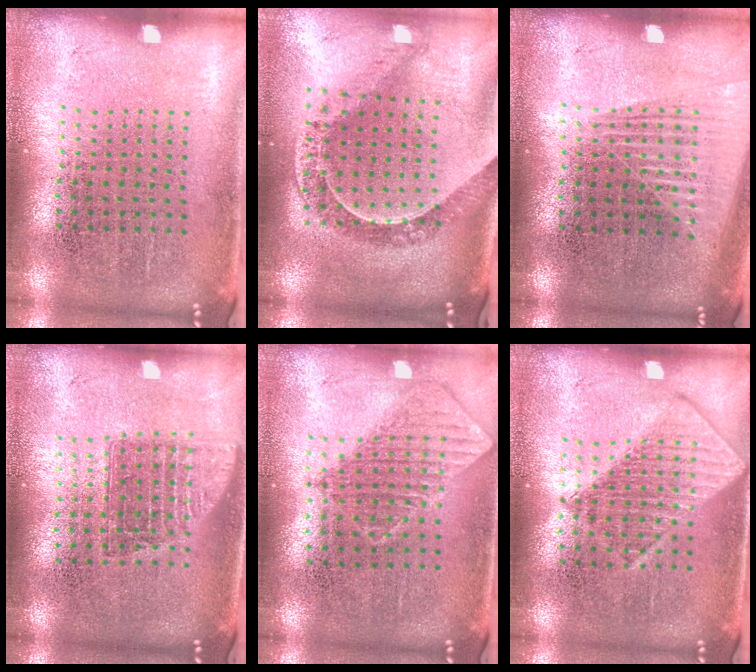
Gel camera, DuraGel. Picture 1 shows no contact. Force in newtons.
{"total": 1.1, "press": 1.1, "slide": 0.2}
{"total": 1.5, "press": 1.5, "slide": 0.4}
{"total": 1.5, "press": 1.2, "slide": 0.9}
{"total": 0.8, "press": 0.8, "slide": 0.0}
{"total": 2.9, "press": 2.9, "slide": 0.3}